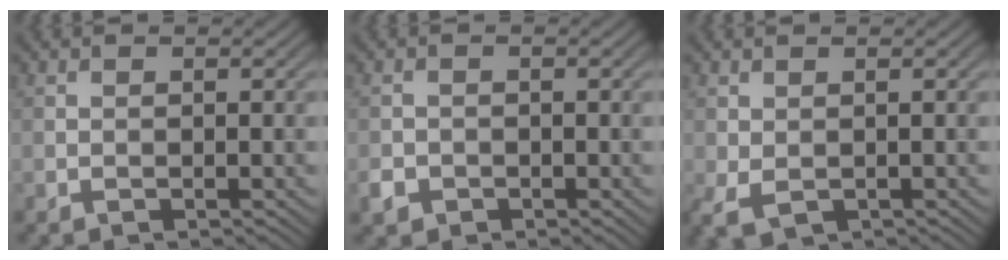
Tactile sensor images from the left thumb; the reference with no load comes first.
{"total": 2.1, "force": [-0.9, 1.8, 0.7], "torque": [-0.014, -0.005, -0.021]}
{"total": 2.8, "force": [-0.4, 2.0, 2.0], "torque": [-0.058, -0.006, -0.008]}